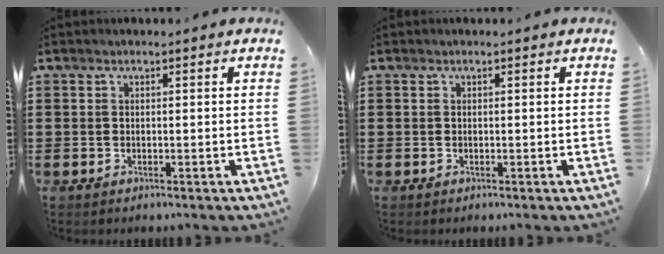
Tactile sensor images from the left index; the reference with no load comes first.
{"total": 0.0}